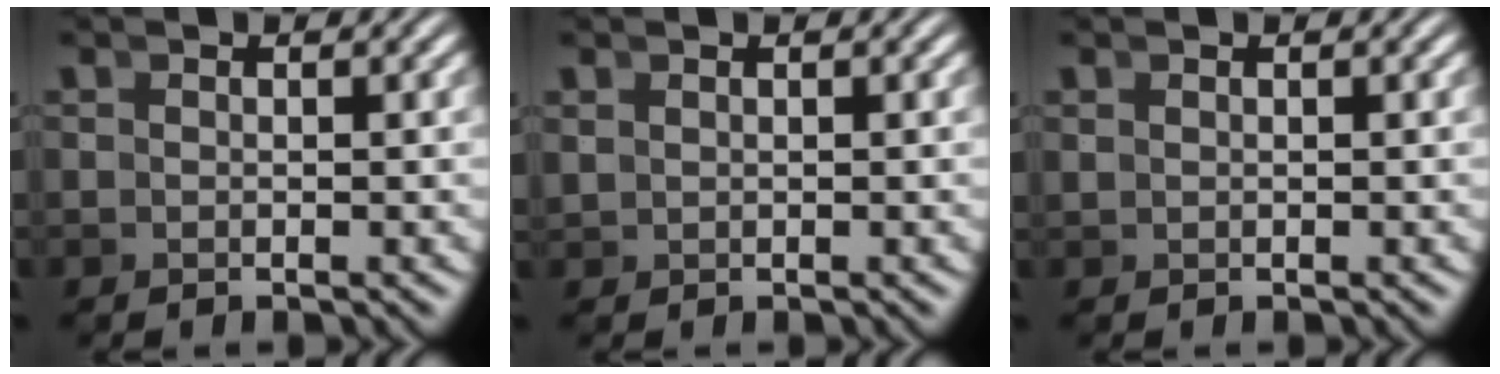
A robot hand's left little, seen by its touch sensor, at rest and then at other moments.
{"total": 0.5, "force": [0.4, 0.2, 0.2], "torque": [-0.003, 0.000, 0.014]}
{"total": 0.0}